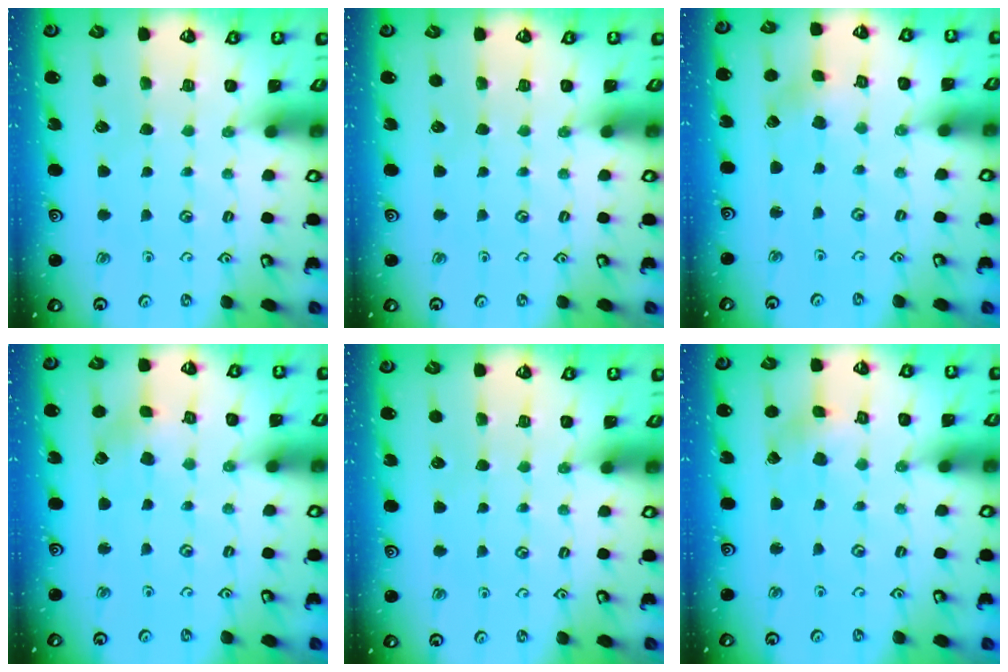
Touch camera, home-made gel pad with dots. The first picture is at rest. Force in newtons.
{"total": 0.0}
{"total": 1.8, "press": 1.8, "slide": 0.2}
{"total": 2.8, "press": 2.8, "slide": 0.1}
{"total": 0.0}
{"total": 2.4, "press": 2.4, "slide": 0.3}